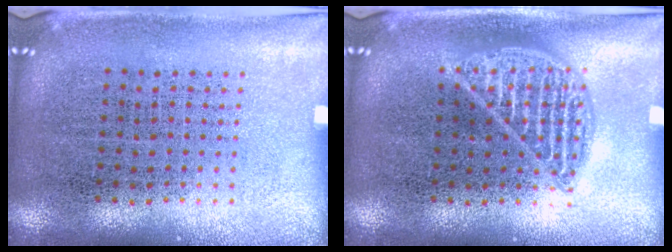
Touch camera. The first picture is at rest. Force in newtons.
{"total": 1.1, "press": 1.0, "slide": 0.2}